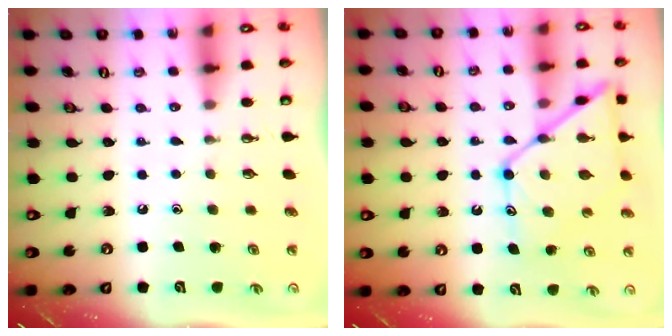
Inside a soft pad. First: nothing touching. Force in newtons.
{"total": 16.3, "press": 16.2, "slide": 1.5}